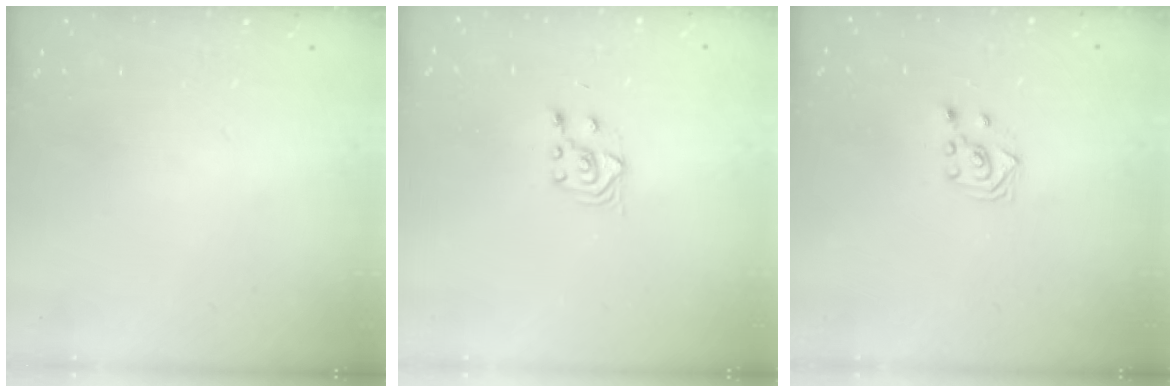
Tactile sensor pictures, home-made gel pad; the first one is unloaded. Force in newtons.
{"total": 3.8, "press": 3.6, "slide": 1.4}
{"total": 3.3, "press": 3.2, "slide": 1.0}